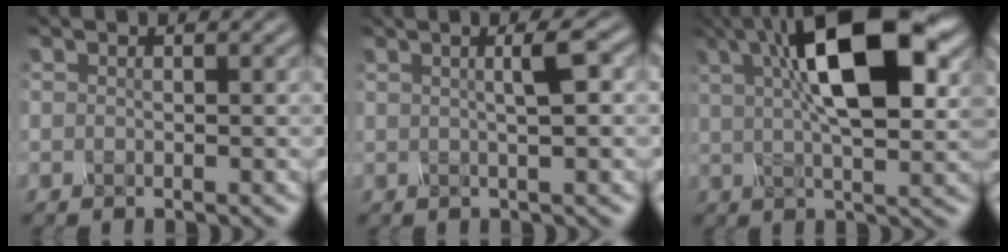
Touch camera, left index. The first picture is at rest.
{"total": 3.4, "force": [0.8, 0.8, 3.3], "torque": [-0.034, 0.010, 0.002]}
{"total": 12.2, "force": [4.5, 4.3, 10.5], "torque": [-0.159, 0.011, 0.066]}